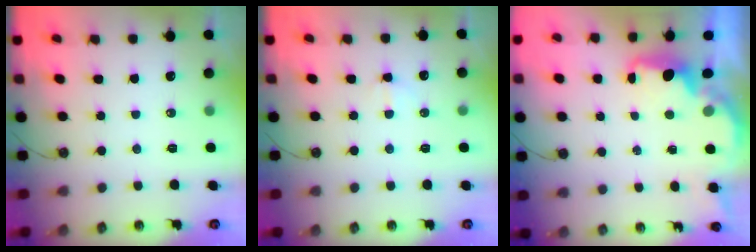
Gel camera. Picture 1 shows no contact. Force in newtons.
{"total": 3.3, "press": 3.2, "slide": 1.0}
{"total": 2.2, "press": 2.1, "slide": 0.8}